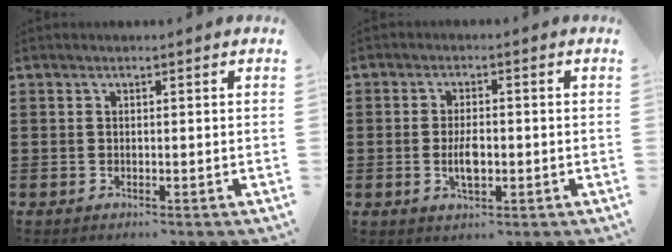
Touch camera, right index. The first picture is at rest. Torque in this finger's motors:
{"motor_torque": [2.14, 0.00, 0.86, 0.11]}